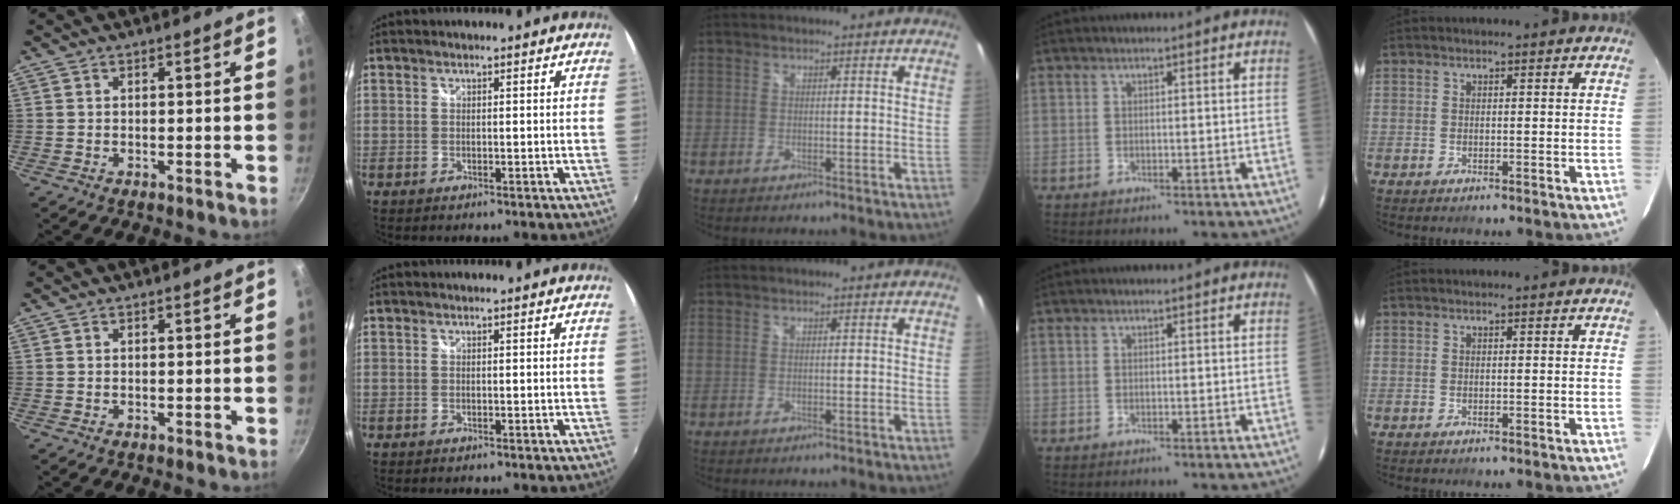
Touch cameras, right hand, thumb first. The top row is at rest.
{}